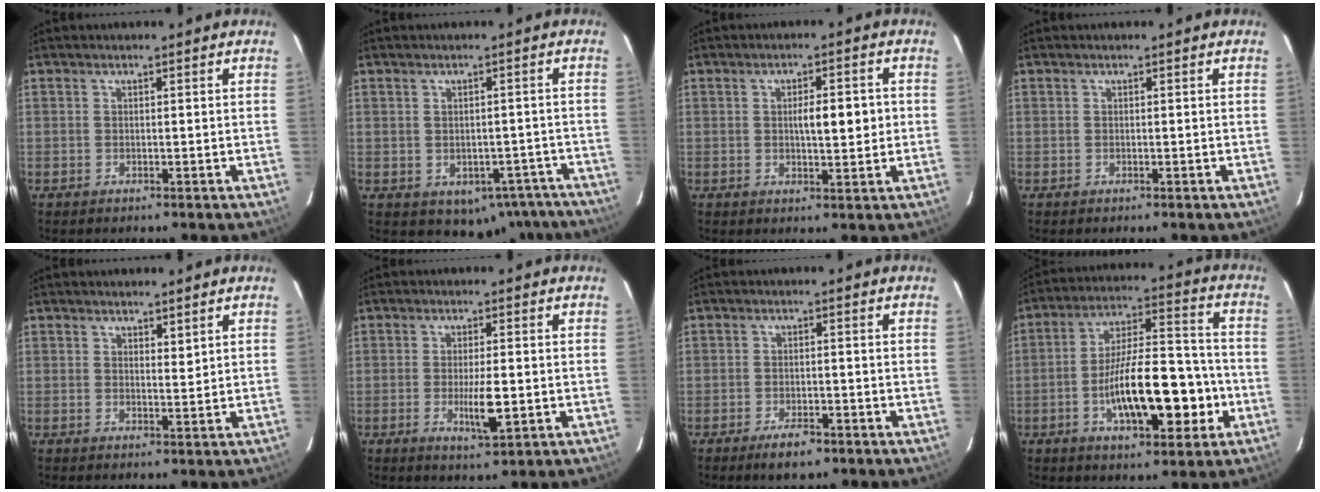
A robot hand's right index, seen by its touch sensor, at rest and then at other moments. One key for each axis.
{"total": 9.8, "fx": -6.2, "fy": 6.6, "fz": 3.6, "tx": -0.029, "ty": 0.015, "tz": -0.072}
{"total": 5.2, "fx": 0.4, "fy": 1.4, "fz": 5.0, "tx": -0.077, "ty": 0.005, "tz": 0.008}
{"total": 0.0}
{"total": 1.5, "fx": 1.2, "fy": 0.4, "fz": 0.8, "tx": -0.012, "ty": -0.007, "tz": 0.021}
{"total": 5.5, "fx": -1.3, "fy": 0.8, "fz": 5.2, "tx": -0.093, "ty": -0.010, "tz": -0.019}
{"total": 3.9, "fx": -2.7, "fy": 1.4, "fz": 2.5, "tx": -0.047, "ty": -0.001, "tz": -0.042}
{"total": 16.5, "fx": -4.7, "fy": 5.0, "fz": 15.0, "tx": -0.251, "ty": 0.019, "tz": -0.072}